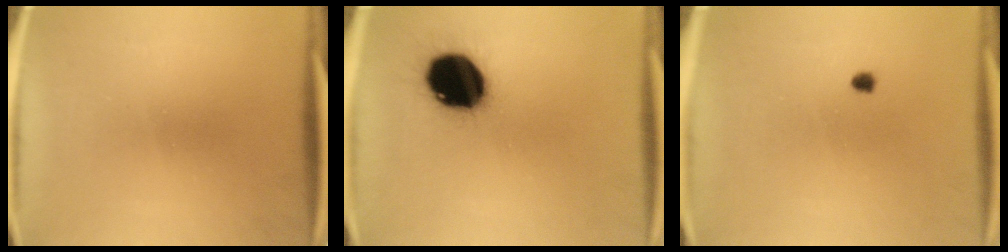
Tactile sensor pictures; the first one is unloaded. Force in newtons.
{"total": 19.8}
{"total": 0.9}